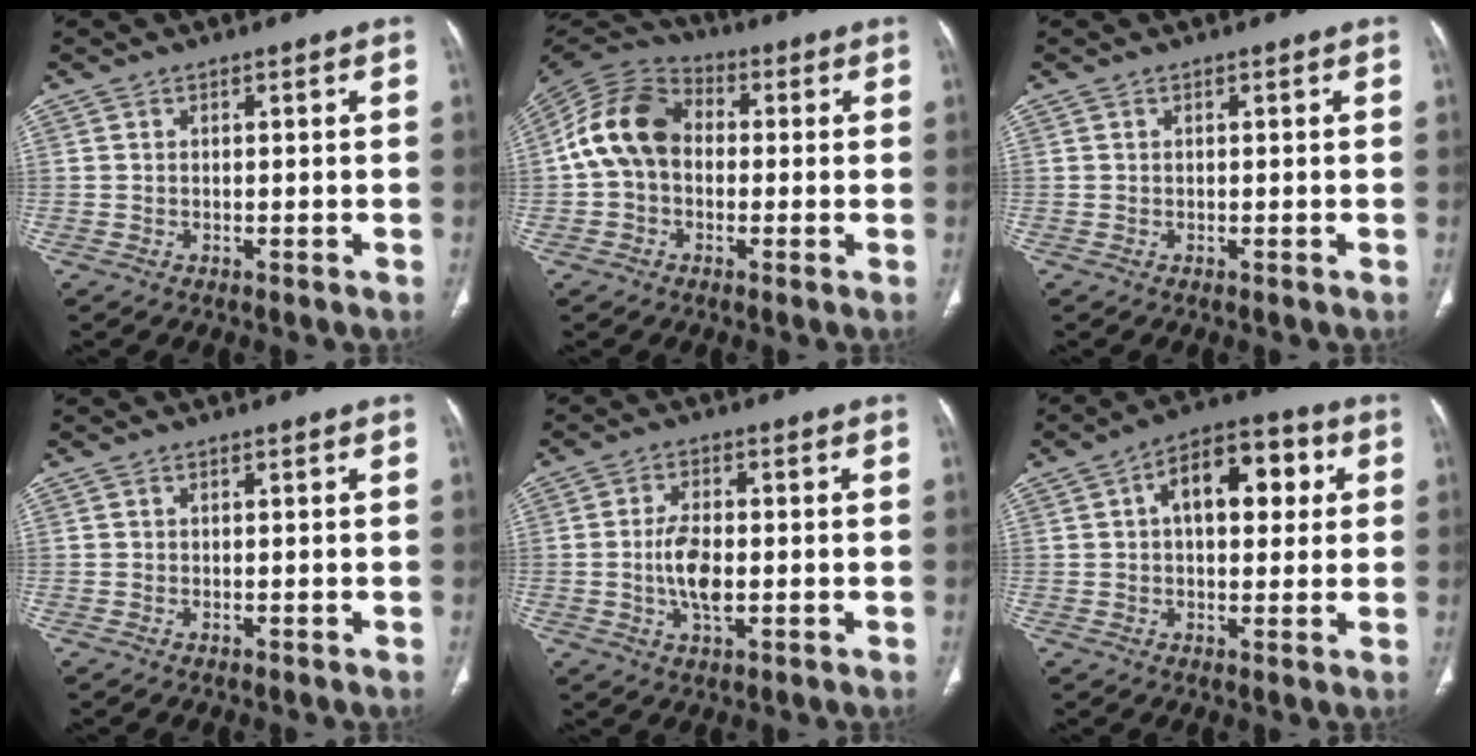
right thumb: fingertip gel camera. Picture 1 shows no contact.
{"total": 12.5, "force": [0.1, 9.5, 8.1], "torque": [-0.147, 0.034, -0.014]}
{"total": 0.0}
{"total": 0.0}
{"total": 6.9, "force": [-0.9, 3.3, 5.9], "torque": [-0.117, 0.001, -0.016]}
{"total": 12.8, "force": [3.0, 7.1, 10.3], "torque": [-0.121, 0.023, 0.039]}